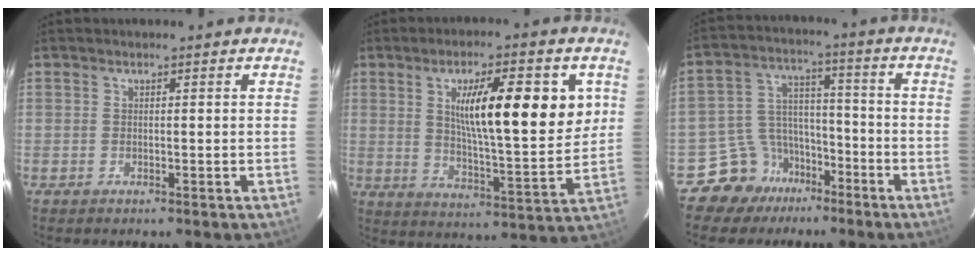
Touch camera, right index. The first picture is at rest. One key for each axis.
{"total": 16.0, "fx": 4.6, "fy": 3.1, "fz": 15.0, "tx": -0.234, "ty": 0.005, "tz": 0.077}
{"total": 9.4, "fx": -6.0, "fy": 7.2, "fz": 0.8, "tx": -0.018, "ty": 0.048, "tz": -0.093}